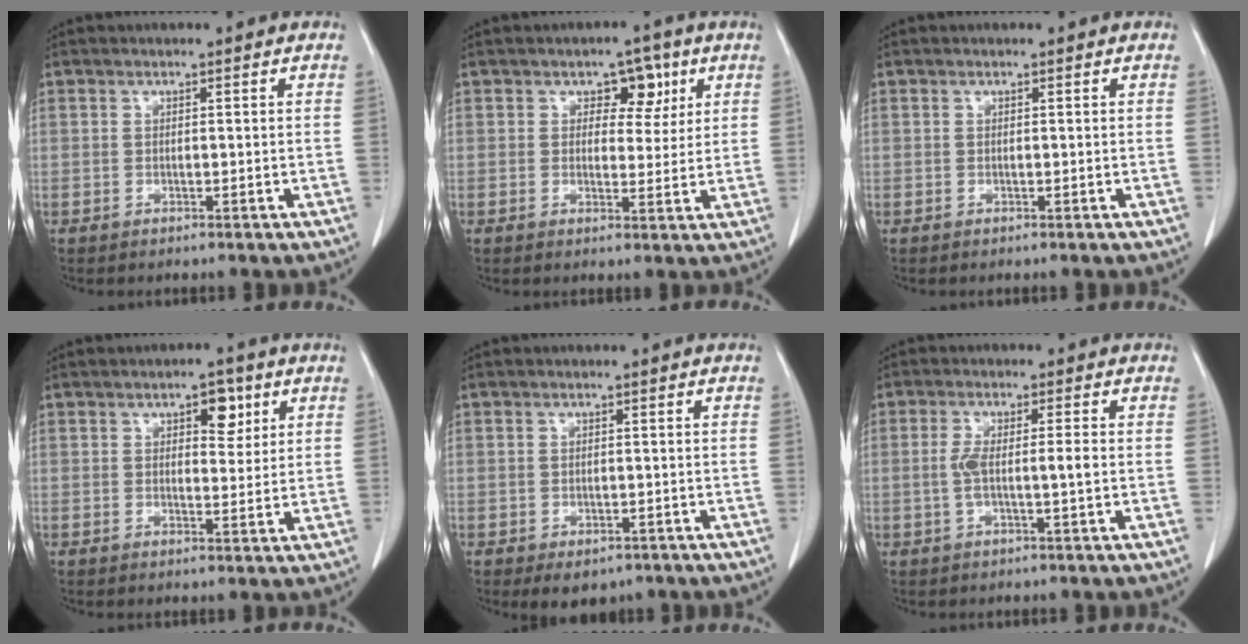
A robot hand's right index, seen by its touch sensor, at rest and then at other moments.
{"total": 4.8, "force": [2.1, 3.1, 3.0], "torque": [-0.029, 0.008, 0.028]}
{"total": 0.0}
{"total": 4.3, "force": [2.1, 2.1, 3.1], "torque": [-0.038, 0.003, 0.028]}
{"total": 3.9, "force": [-2.6, 2.5, 1.7], "torque": [-0.011, -0.001, -0.027]}
{"total": 4.0, "force": [-0.5, 0.2, 3.9], "torque": [-0.083, 0.006, -0.007]}